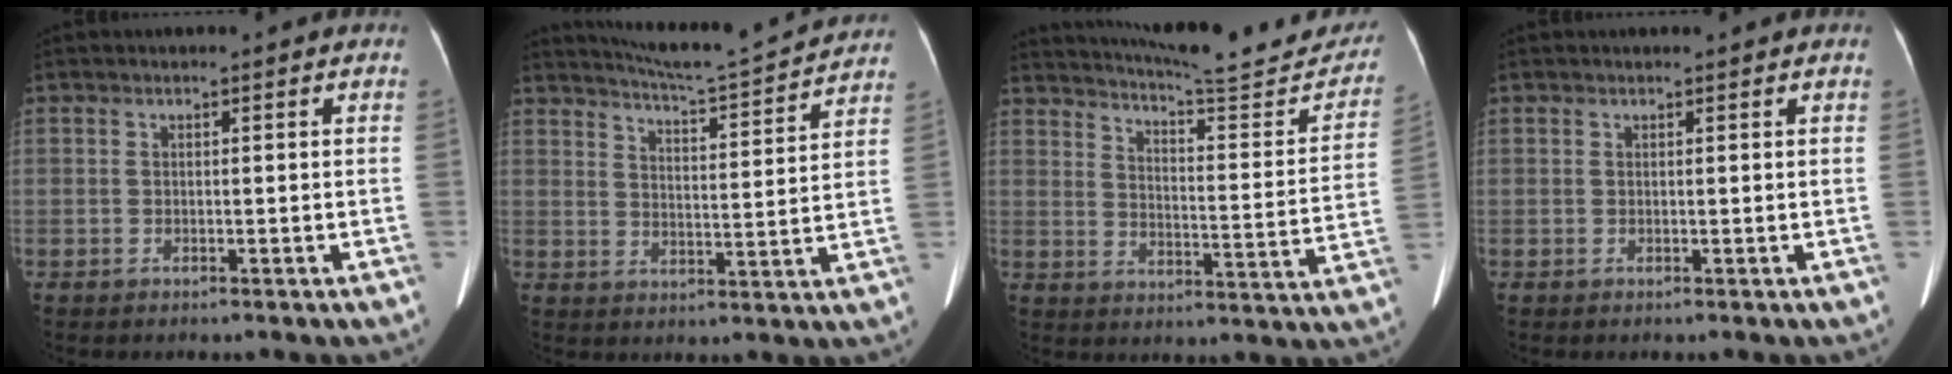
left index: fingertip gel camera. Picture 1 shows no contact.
{"total": 14.0, "force": [13.5, -0.5, 3.9], "torque": [-0.076, -0.013, 0.184]}
{"total": 22.5, "force": [20.8, 2.7, 8.3], "torque": [-0.117, -0.055, 0.260]}
{"total": 1.2, "force": [1.1, 0.1, 0.4], "torque": [-0.007, 0.008, 0.015]}